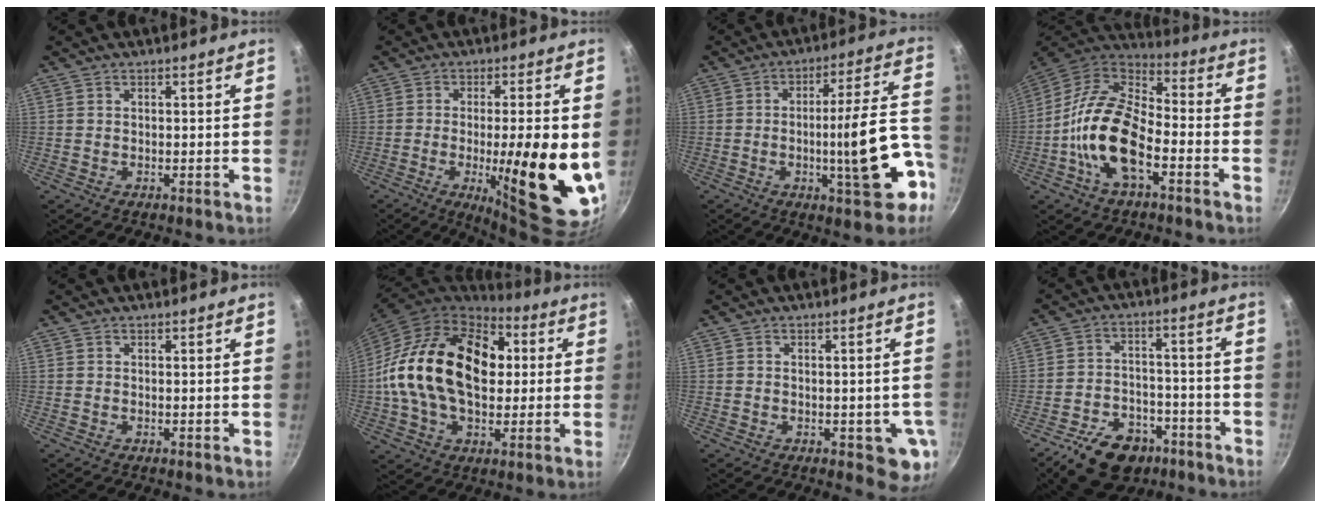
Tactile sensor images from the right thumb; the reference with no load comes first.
{"total": 17.7, "force": [-2.5, 3.7, 17.1], "torque": [-0.243, -0.012, -0.032]}
{"total": 17.3, "force": [-5.4, 4.1, 16.0], "torque": [-0.204, 0.037, -0.071]}
{"total": 17.6, "force": [-5.6, 9.2, 14.0], "torque": [-0.248, 0.043, -0.120]}
{"total": 0.0}
{"total": 25.8, "force": [2.1, 17.0, 19.3], "torque": [-0.313, 0.033, 0.027]}
{"total": 6.4, "force": [-1.5, 3.2, 5.3], "torque": [-0.038, 0.000, -0.017]}
{"total": 14.6, "force": [-9.1, 8.8, 7.4], "torque": [-0.094, 0.054, -0.137]}